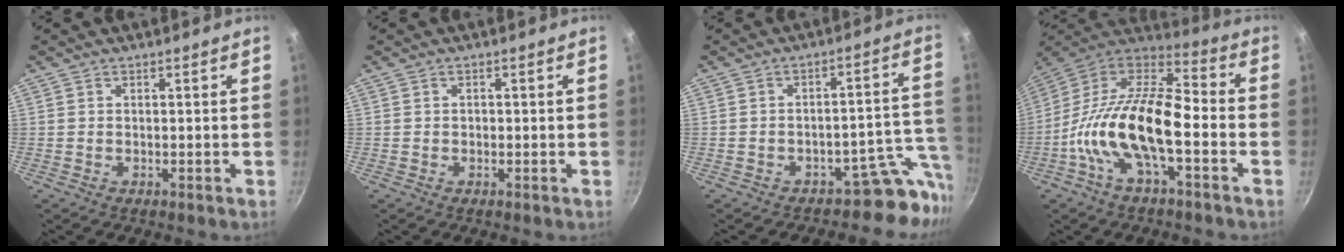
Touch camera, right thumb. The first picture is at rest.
{"total": 0.8, "force": [0.0, 0.7, 0.5], "torque": [-0.006, 0.004, 0.000]}
{"total": 7.8, "force": [-5.4, 4.6, 3.1], "torque": [0.031, 0.066, -0.079]}
{"total": 19.7, "force": [-5.2, 8.4, 17.0], "torque": [-0.311, 0.048, -0.118]}